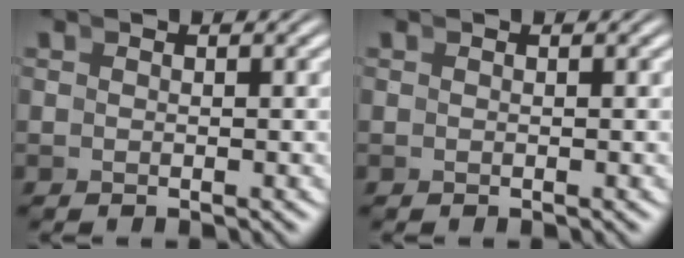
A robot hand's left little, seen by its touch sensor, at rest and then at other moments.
{"total": 0.0}